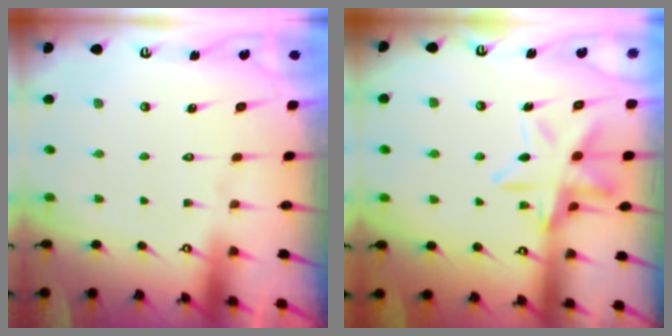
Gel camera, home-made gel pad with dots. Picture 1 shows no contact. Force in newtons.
{"total": 13.3, "press": 13.3, "slide": 1.2}